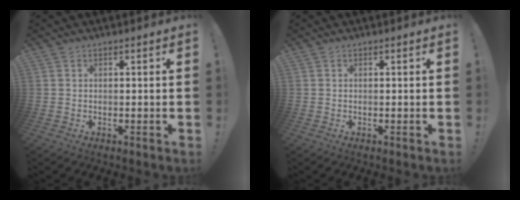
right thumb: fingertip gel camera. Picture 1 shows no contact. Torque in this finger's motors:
{"motor_torque": [0.03, 0.11, -0.19, 0.10, 0.02]}